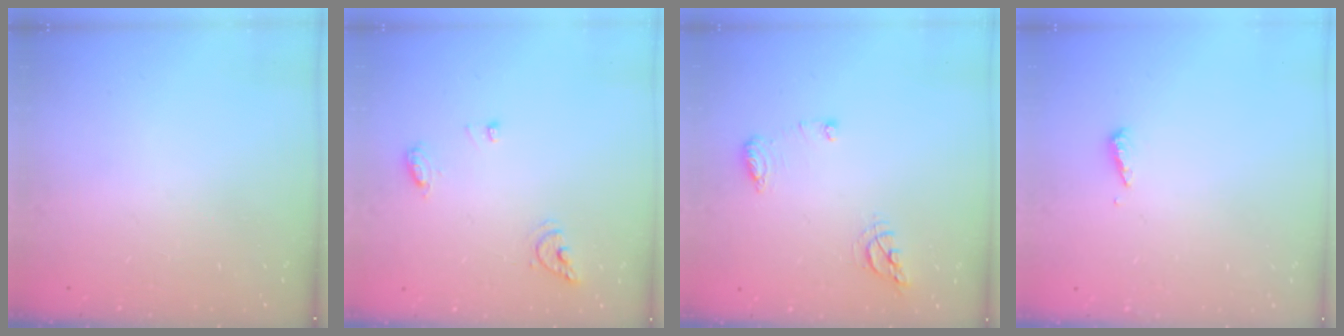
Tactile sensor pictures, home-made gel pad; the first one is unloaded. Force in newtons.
{"total": 7.4, "press": 7.3, "slide": 0.9}
{"total": 8.1, "press": 8.1, "slide": 0.4}
{"total": 3.2, "press": 3.1, "slide": 0.3}